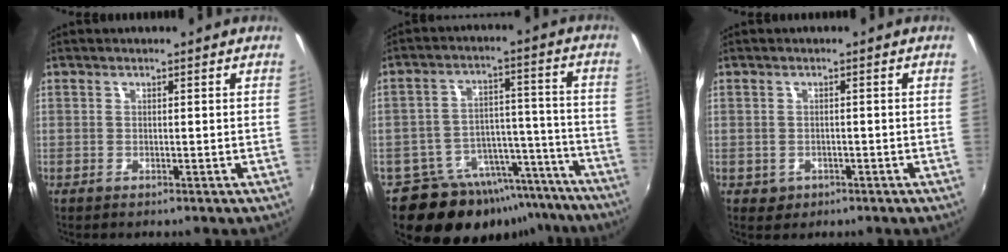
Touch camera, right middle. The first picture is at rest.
{"total": 19.1, "force": [-15.6, 9.3, 6.0], "torque": [-0.112, 0.044, -0.201]}
{"total": 2.1, "force": [-0.6, 1.9, 0.7], "torque": [-0.018, -0.003, -0.004]}